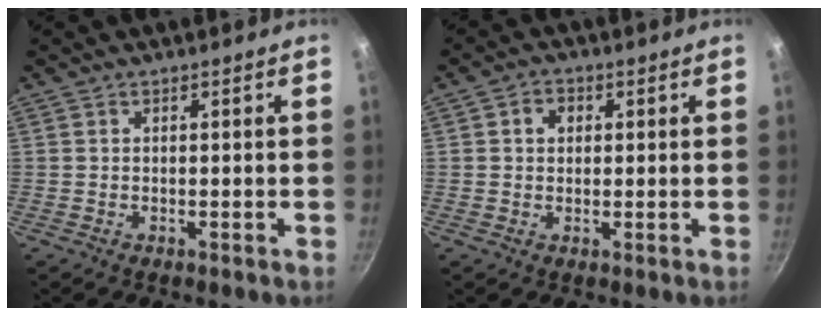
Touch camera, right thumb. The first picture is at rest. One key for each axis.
{"total": 3.4, "fx": 0.9, "fy": 2.8, "fz": 1.8, "tx": -0.011, "ty": 0.005, "tz": 0.011}